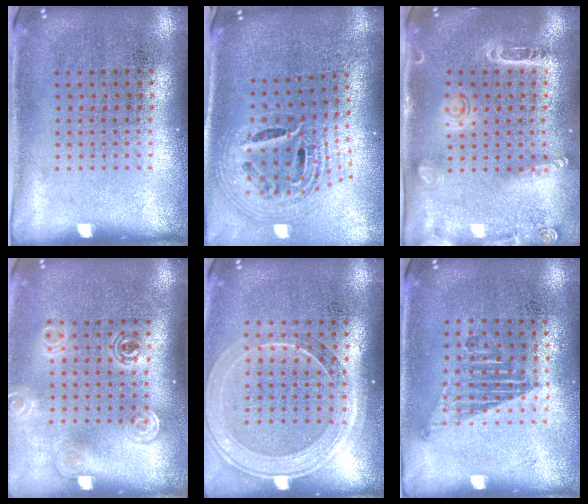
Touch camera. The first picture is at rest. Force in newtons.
{"total": 2.2, "press": 1.6, "slide": 1.5}
{"total": 1.5, "press": 1.4, "slide": 0.6}
{"total": 1.7, "press": 1.4, "slide": 1.0}
{"total": 1.7, "press": 1.5, "slide": 0.6}
{"total": 1.2, "press": 1.0, "slide": 0.6}